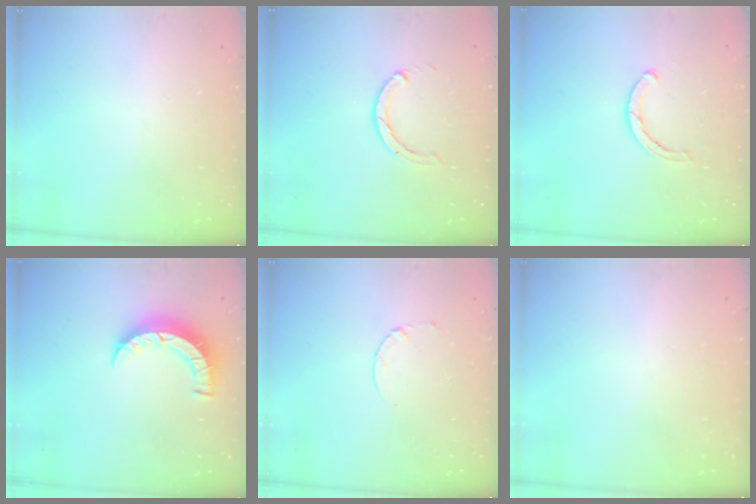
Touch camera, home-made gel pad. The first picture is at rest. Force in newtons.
{"total": 2.0, "press": 2.0, "slide": 0.3}
{"total": 2.8, "press": 2.8, "slide": 0.2}
{"total": 7.1, "press": 7.0, "slide": 0.8}
{"total": 2.6, "press": 2.6, "slide": 0.3}
{"total": 2.4, "press": 2.4, "slide": 0.2}